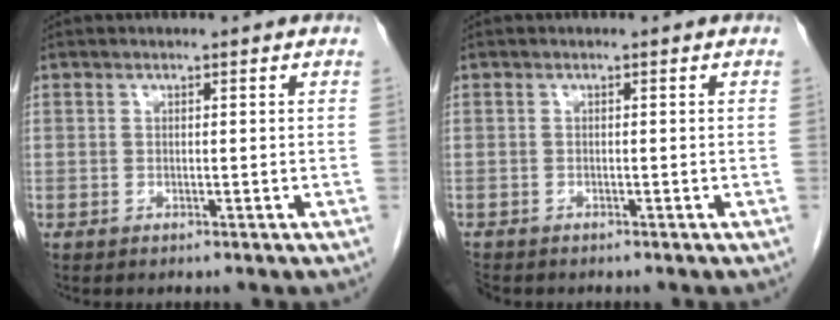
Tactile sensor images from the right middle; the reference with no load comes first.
{"total": 1.8, "force": [-1.6, 0.7, 0.3], "torque": [-0.011, -0.005, -0.028]}